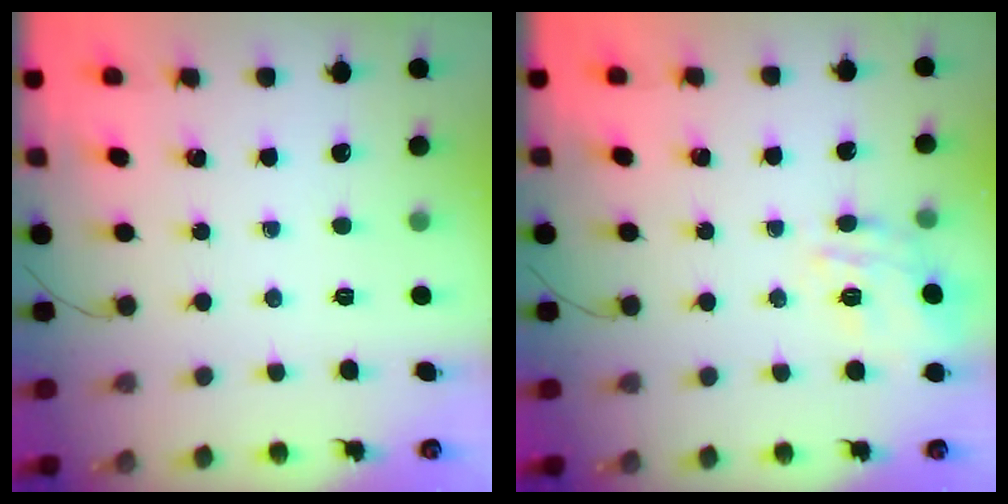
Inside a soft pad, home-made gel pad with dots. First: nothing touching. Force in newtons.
{"total": 11.7, "press": 11.6, "slide": 0.8}